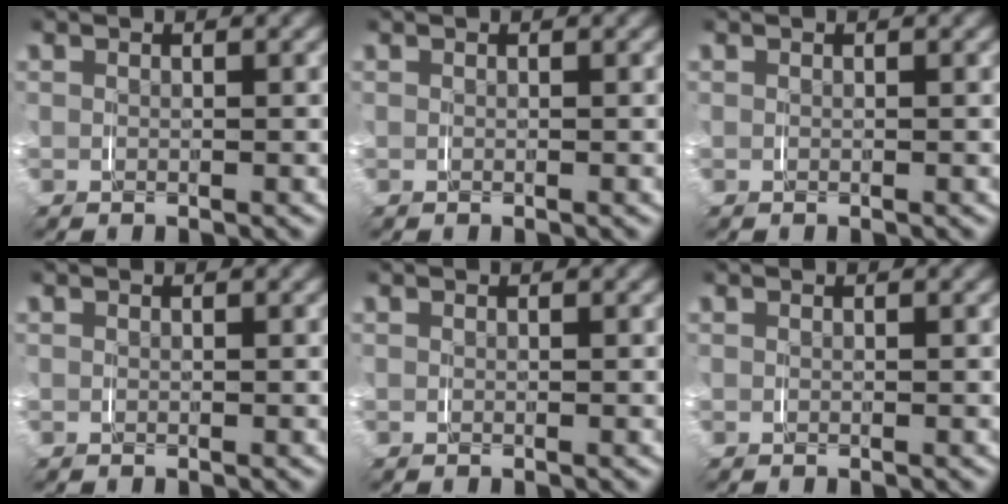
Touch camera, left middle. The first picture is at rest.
{"total": 0.0}
{"total": 0.0}
{"total": 0.0}
{"total": 0.0}
{"total": 0.0}